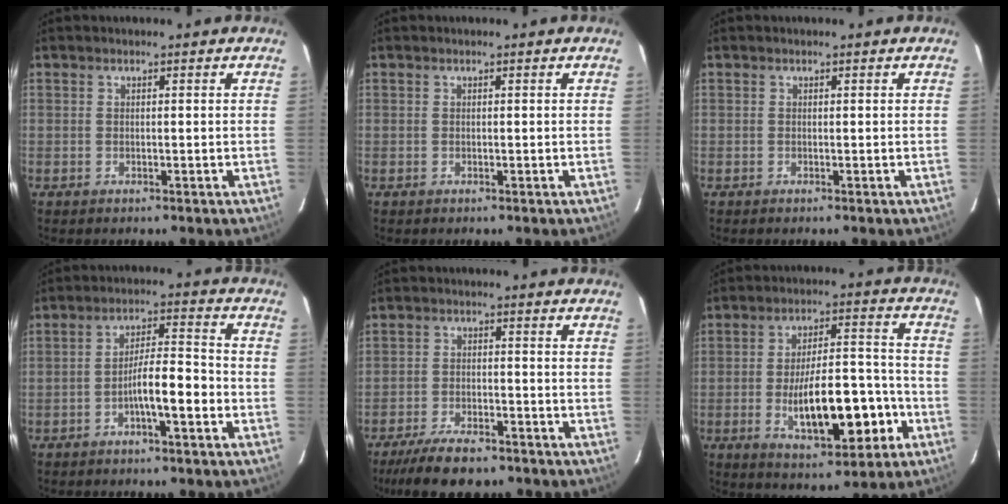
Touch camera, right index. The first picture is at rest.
{"total": 0.0}
{"total": 0.0}
{"total": 7.3, "force": [-2.9, 1.2, 6.6], "torque": [-0.114, 0.019, -0.048]}
{"total": 8.9, "force": [-7.3, 2.8, 4.4], "torque": [-0.077, -0.015, -0.123]}
{"total": 14.8, "force": [-4.6, 5.0, 13.2], "torque": [-0.210, 0.015, -0.065]}